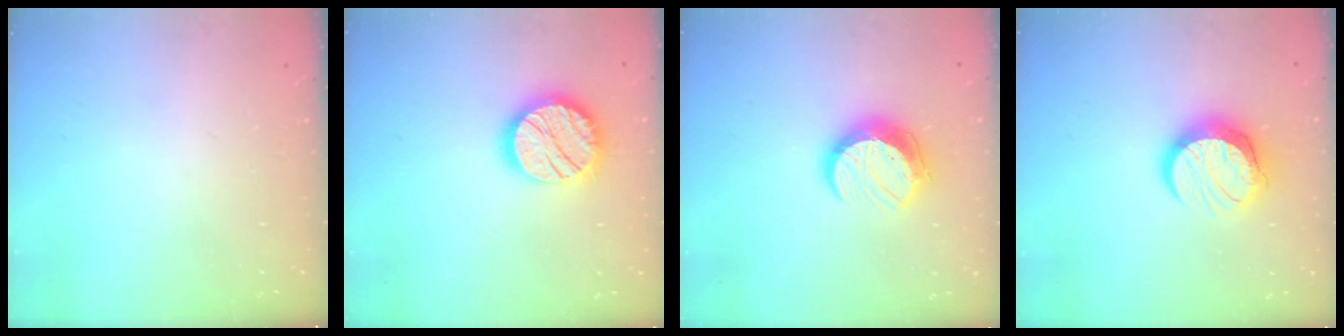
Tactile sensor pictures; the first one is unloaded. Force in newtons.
{"total": 17.1, "press": 17.1, "slide": 1.3}
{"total": 13.9, "press": 13.8, "slide": 0.7}
{"total": 12.0, "press": 12.0, "slide": 1.0}